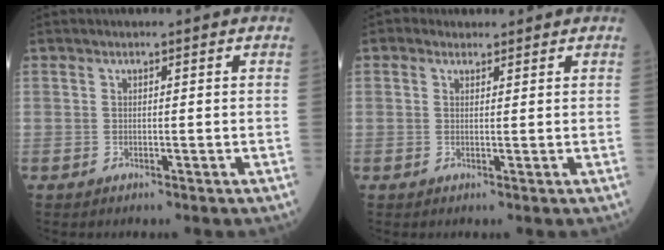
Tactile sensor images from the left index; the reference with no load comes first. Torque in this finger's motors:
{"motor_torque": [0.22, -0.44, -0.20, 0.02]}